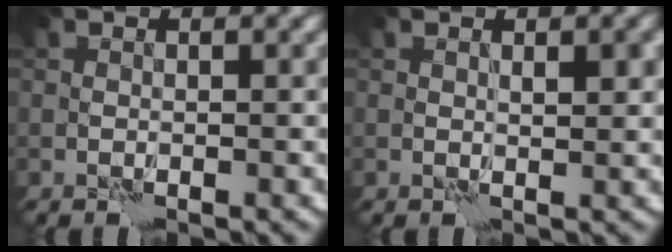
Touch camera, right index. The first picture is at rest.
{"total": 1.9, "force": [0.7, 0.8, 1.6], "torque": [-0.020, -0.004, 0.014]}